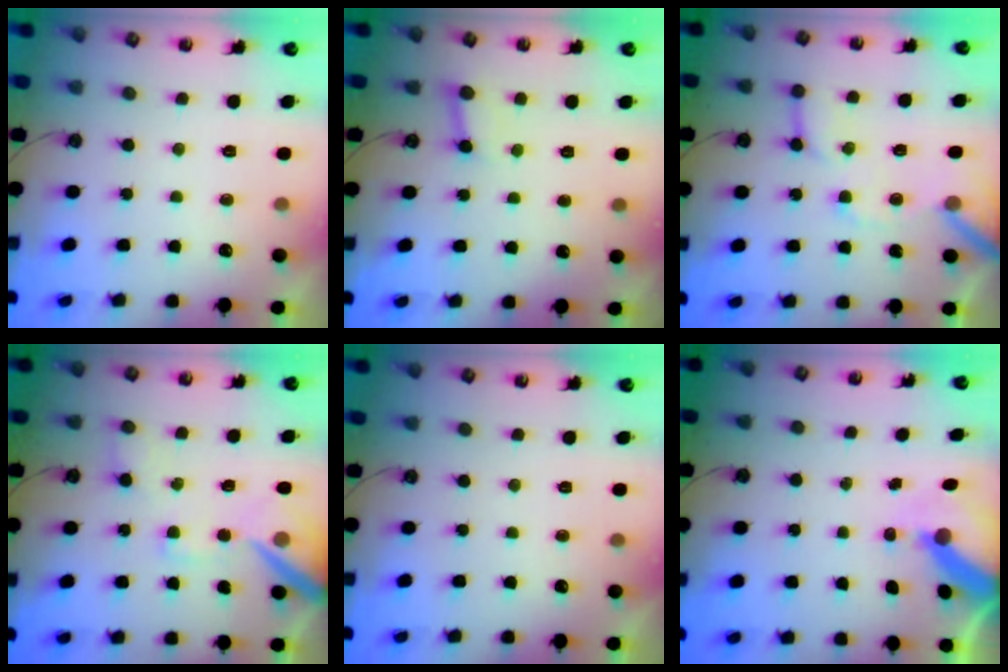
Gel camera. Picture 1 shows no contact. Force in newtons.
{"total": 2.7, "press": 2.7, "slide": 0.2}
{"total": 11.1, "press": 11.0, "slide": 1.7}
{"total": 13.7, "press": 13.6, "slide": 1.7}
{"total": 0.0}
{"total": 8.4, "press": 8.3, "slide": 1.0}